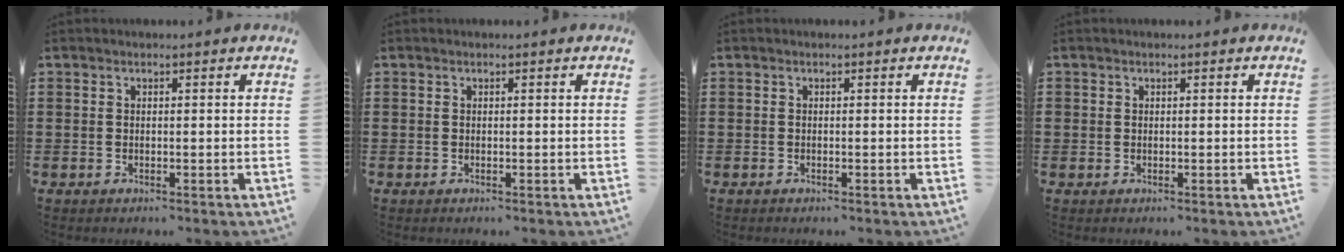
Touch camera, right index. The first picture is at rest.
{"total": 0.0}
{"total": 0.0}
{"total": 0.5, "force": [0.1, 0.5, 0.1], "torque": [-0.002, 0.005, 0.000]}